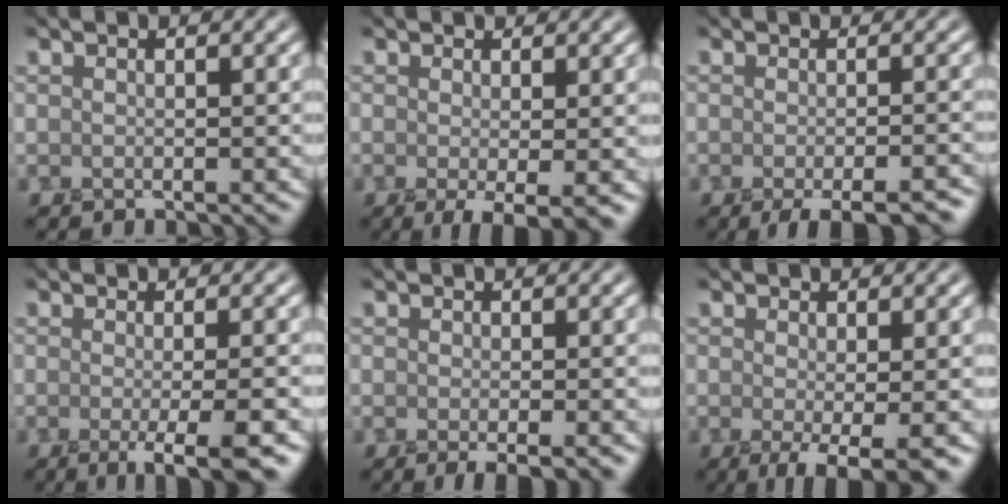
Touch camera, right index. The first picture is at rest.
{"total": 3.3, "force": [-1.0, 0.7, 3.1], "torque": [-0.048, -0.016, -0.016]}
{"total": 5.1, "force": [-3.3, 1.2, 3.6], "torque": [-0.044, -0.007, -0.046]}
{"total": 5.2, "force": [-2.0, 1.1, 4.7], "torque": [-0.059, -0.012, -0.028]}
{"total": 2.2, "force": [-0.8, 0.3, 2.0], "torque": [-0.031, -0.012, -0.013]}
{"total": 4.5, "force": [-1.4, 1.0, 4.1], "torque": [-0.064, -0.016, -0.021]}